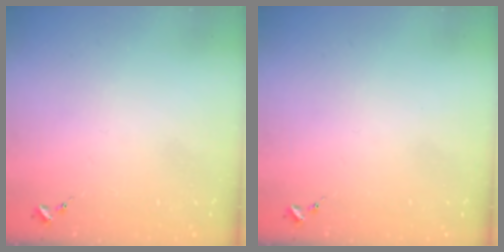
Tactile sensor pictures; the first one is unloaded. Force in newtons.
{"total": 0.0}